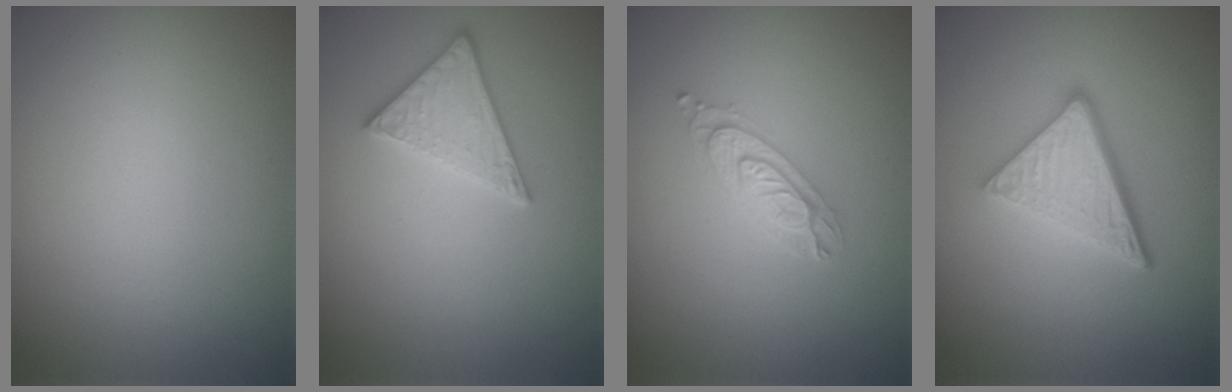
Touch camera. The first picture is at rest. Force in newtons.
{"total": 2.8, "press": 2.7, "slide": 0.7}
{"total": 2.2, "press": 2.2, "slide": 0.3}
{"total": 4.9, "press": 3.4, "slide": 3.6}